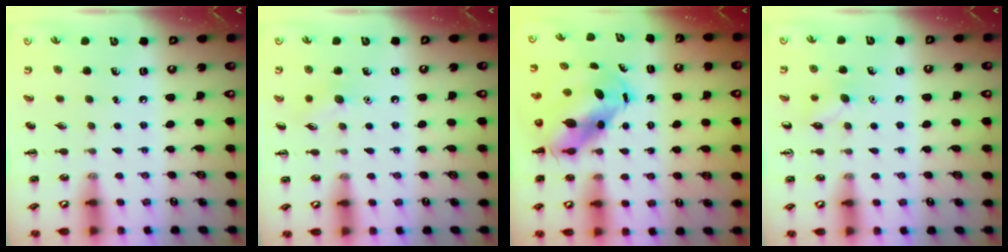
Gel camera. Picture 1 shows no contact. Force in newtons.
{"total": 6.8, "press": 6.7, "slide": 1.4}
{"total": 8.5, "press": 8.3, "slide": 2.0}
{"total": 6.2, "press": 6.0, "slide": 1.6}